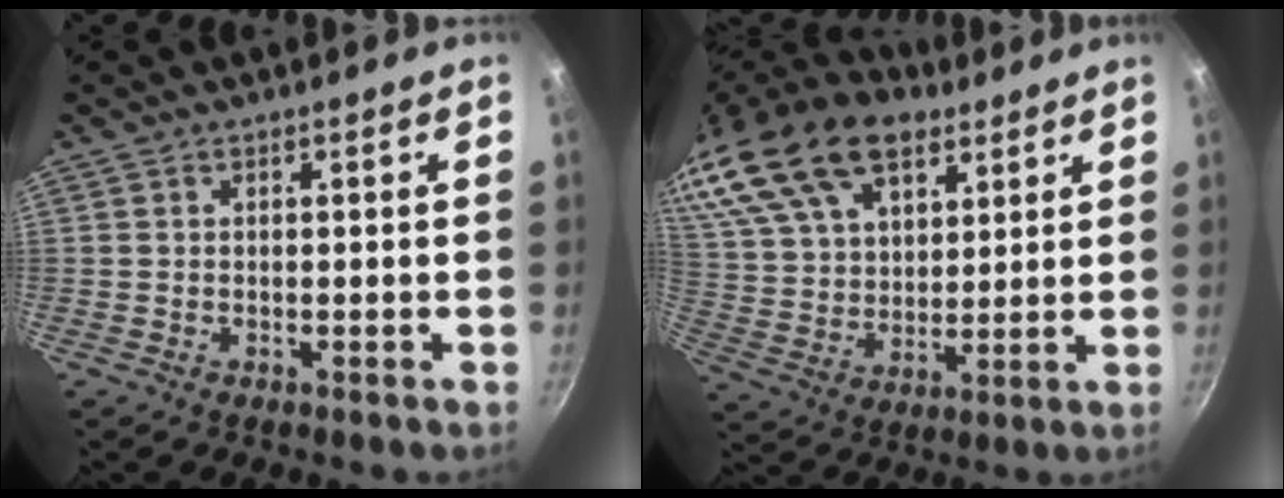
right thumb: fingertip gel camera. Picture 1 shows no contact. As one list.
[{"total": 28.7, "force": [16.8, 16.4, 16.5], "torque": [-0.346, 0.002, 0.307]}]